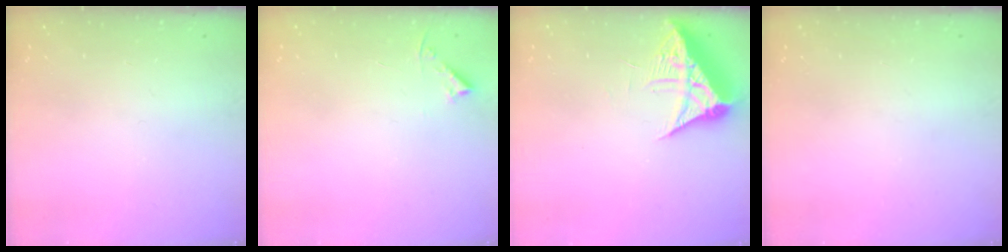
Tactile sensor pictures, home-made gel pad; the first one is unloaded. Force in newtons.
{"total": 3.1, "press": 3.0, "slide": 0.3}
{"total": 8.1, "press": 8.0, "slide": 0.8}
{"total": 0.0}